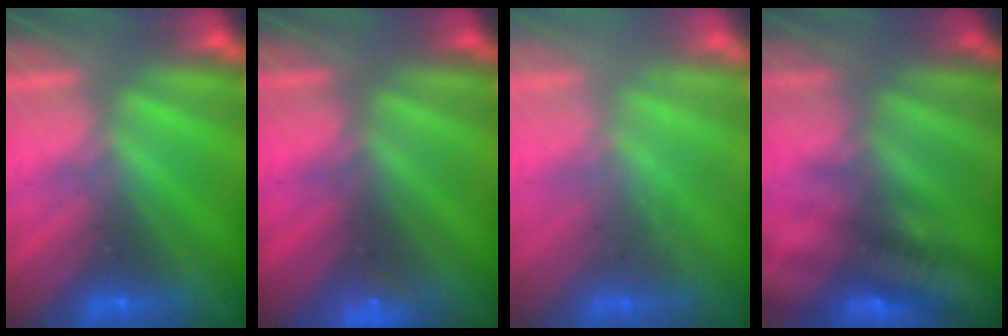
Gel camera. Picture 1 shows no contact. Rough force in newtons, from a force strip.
{"total": 2.4}
{"total": 2.1}
{"total": 2.4}